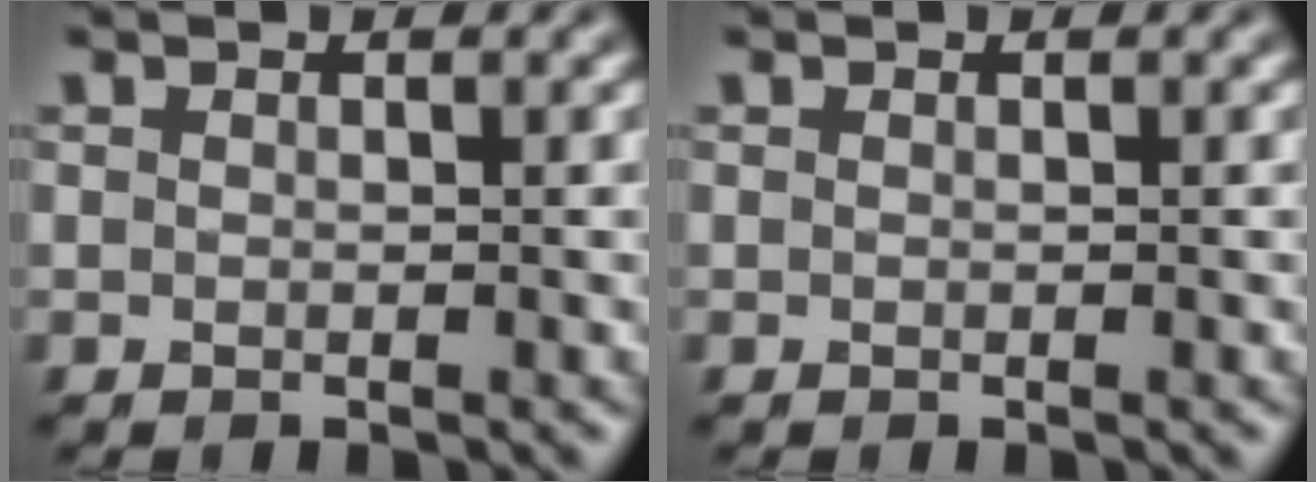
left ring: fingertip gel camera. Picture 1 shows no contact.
{"total": 0.0}